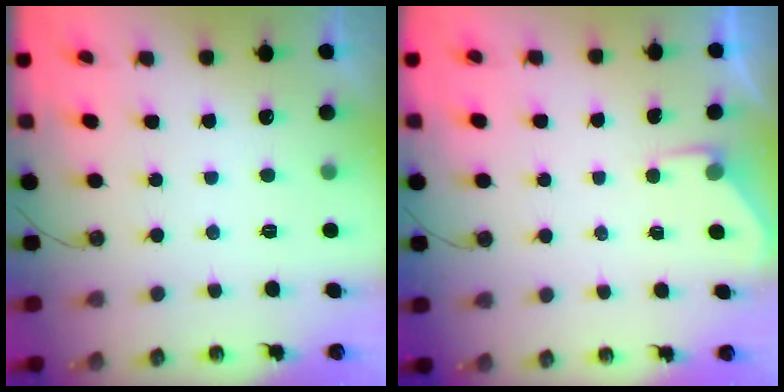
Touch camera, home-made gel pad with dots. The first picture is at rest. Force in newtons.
{"total": 2.7, "press": 2.6, "slide": 0.5}